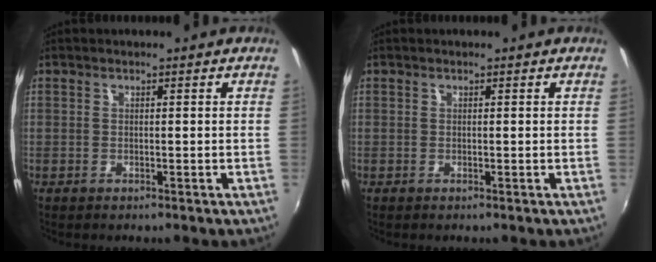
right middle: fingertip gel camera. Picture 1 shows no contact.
{"total": 0.0}